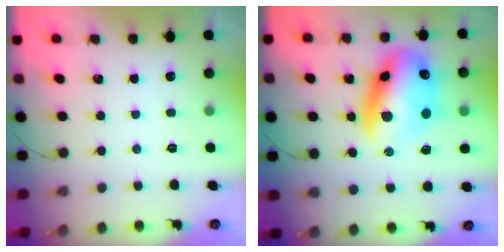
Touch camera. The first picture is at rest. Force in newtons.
{"total": 17.3, "press": 16.9, "slide": 3.8}